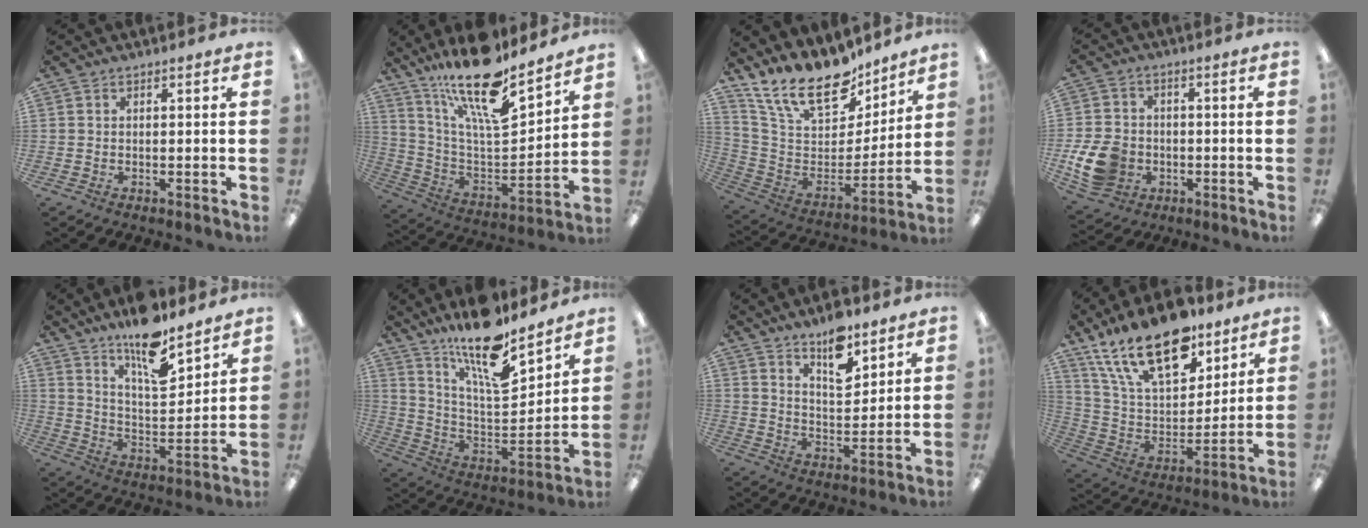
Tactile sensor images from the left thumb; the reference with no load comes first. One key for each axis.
{"total": 20.9, "fx": 15.6, "fy": 6.1, "fz": 12.5, "tx": -0.227, "ty": -0.105, "tz": 0.267}
{"total": 20.6, "fx": 16.0, "fy": 8.6, "fz": 9.7, "tx": -0.195, "ty": -0.108, "tz": 0.290}
{"total": 11.5, "fx": -3.0, "fy": 9.2, "fz": 6.2, "tx": -0.145, "ty": 0.018, "tz": -0.051}
{"total": 13.4, "fx": 10.8, "fy": 4.0, "fz": 6.9, "tx": -0.110, "ty": -0.077, "tz": 0.187}
{"total": 18.1, "fx": 14.3, "fy": 5.1, "fz": 10.0, "tx": -0.184, "ty": -0.096, "tz": 0.245}
{"total": 10.6, "fx": 8.1, "fy": 4.3, "fz": 5.3, "tx": -0.071, "ty": -0.054, "tz": 0.140}
{"total": 23.4, "fx": 15.3, "fy": 11.0, "fz": 13.9, "tx": -0.268, "ty": -0.077, "tz": 0.271}